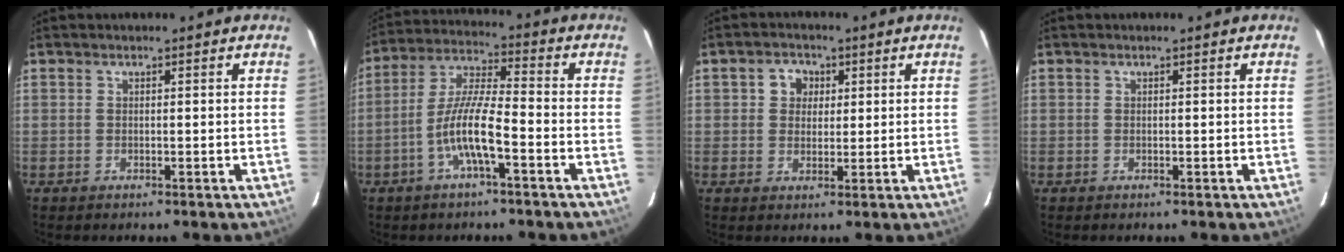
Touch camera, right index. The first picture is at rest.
{"total": 9.3, "force": [-4.0, 1.3, 8.2], "torque": [-0.175, 0.006, -0.079]}
{"total": 4.0, "force": [1.1, 3.6, 1.3], "torque": [-0.015, 0.014, 0.019]}
{"total": 0.0}